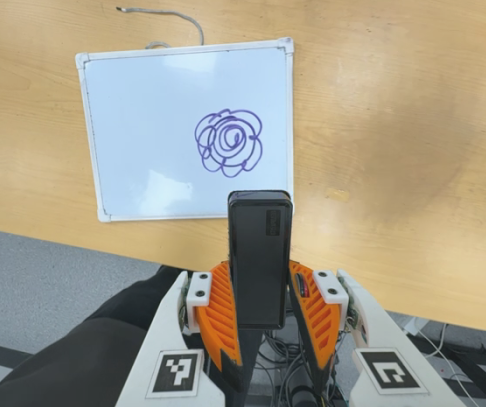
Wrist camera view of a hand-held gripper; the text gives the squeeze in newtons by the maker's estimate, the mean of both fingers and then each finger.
{"total": 4.7, "left": 3.3, "right": 6.2}